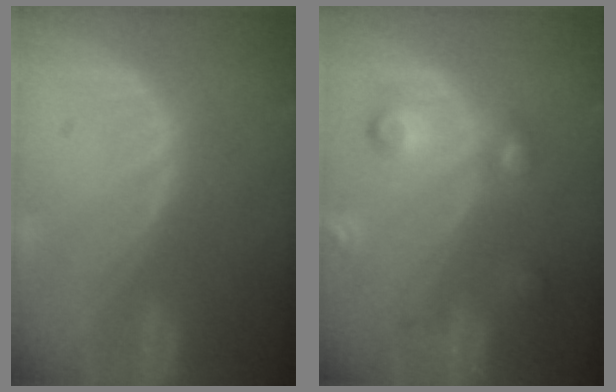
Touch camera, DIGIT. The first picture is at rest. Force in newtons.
{"total": 5.7, "press": 5.7, "slide": 0.2}